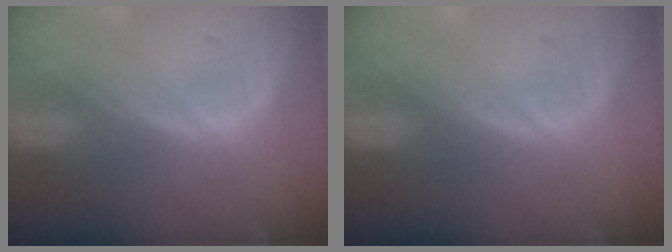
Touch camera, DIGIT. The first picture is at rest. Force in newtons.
{"total": 0.0}